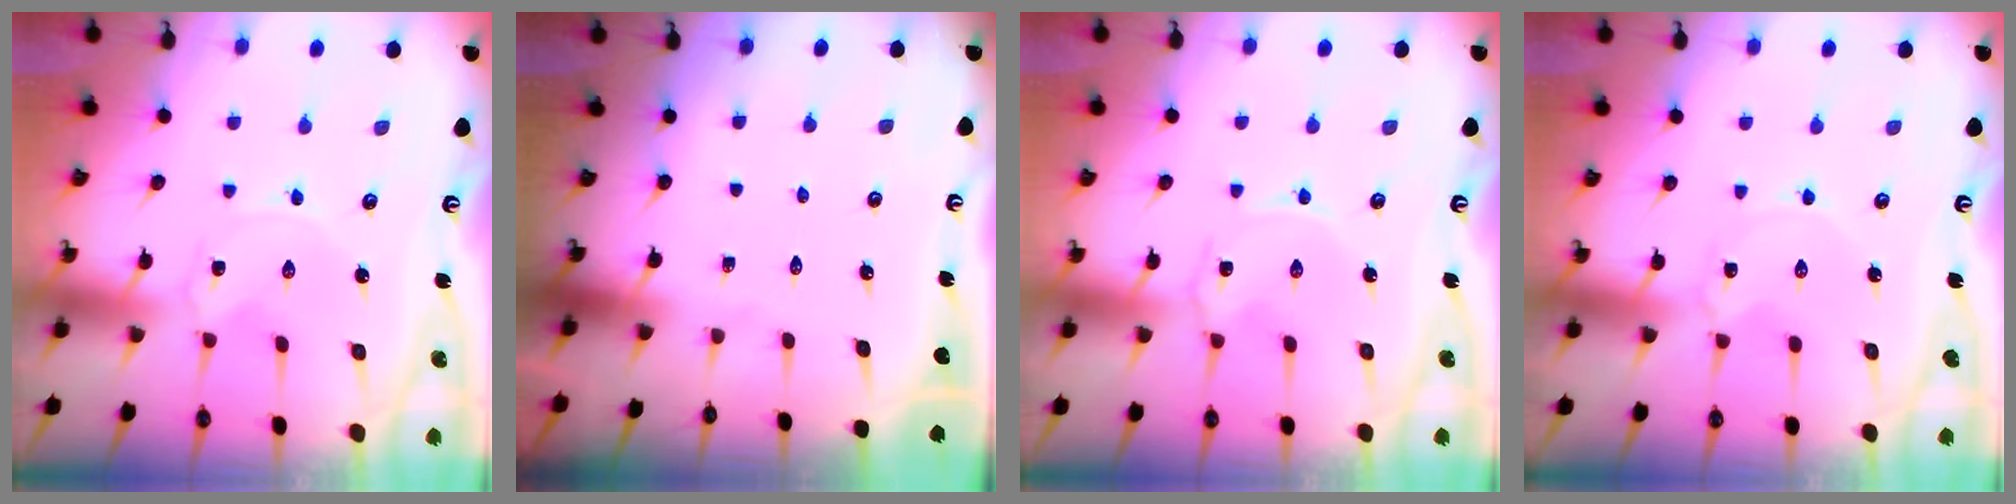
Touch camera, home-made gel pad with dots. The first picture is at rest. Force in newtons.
{"total": 0.0}
{"total": 1.0, "press": 1.0, "slide": 0.1}
{"total": 1.9, "press": 1.9, "slide": 0.2}